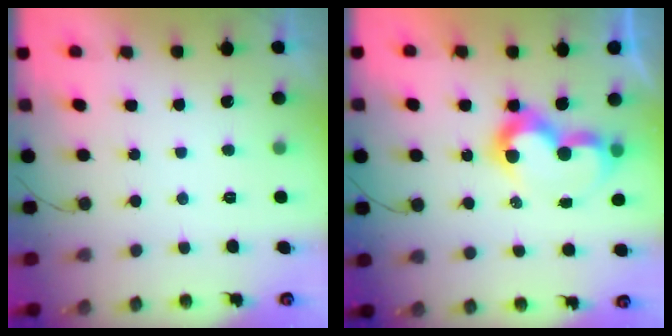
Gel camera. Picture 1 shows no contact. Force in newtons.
{"total": 10.2, "press": 10.2, "slide": 1.0}